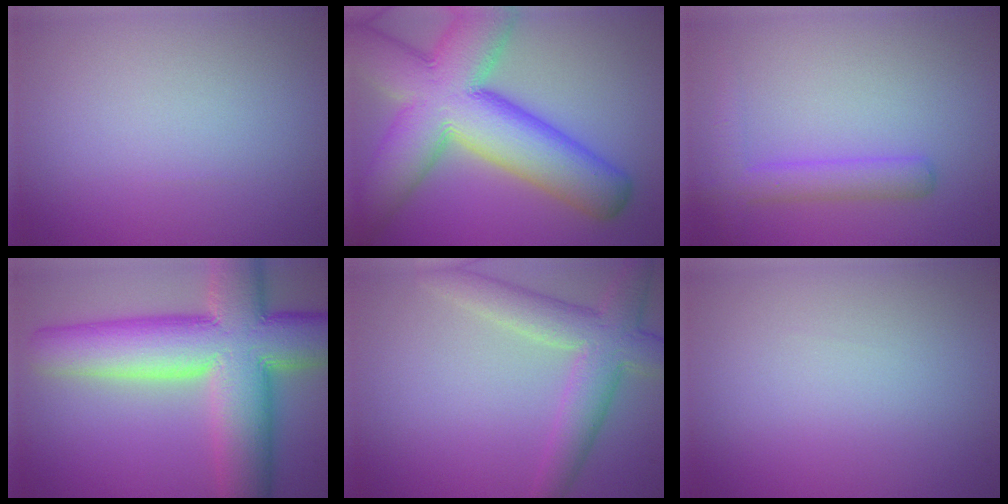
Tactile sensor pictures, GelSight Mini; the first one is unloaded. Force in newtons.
{"total": 14.5, "press": 14.5, "slide": 0.7}
{"total": 2.9, "press": 2.9, "slide": 0.1}
{"total": 13.8, "press": 13.7, "slide": 0.9}
{"total": 5.2, "press": 5.2, "slide": 0.2}
{"total": 0.0}